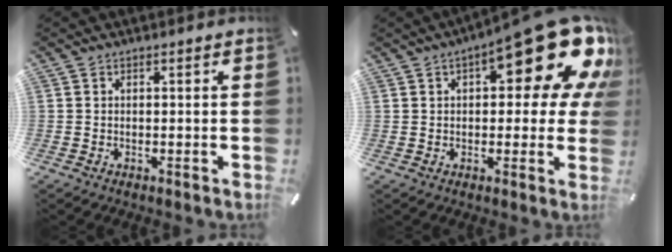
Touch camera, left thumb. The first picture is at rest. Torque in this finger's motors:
{"motor_torque": [2.51, 2.50, 1.62, -1.15, 0.30]}